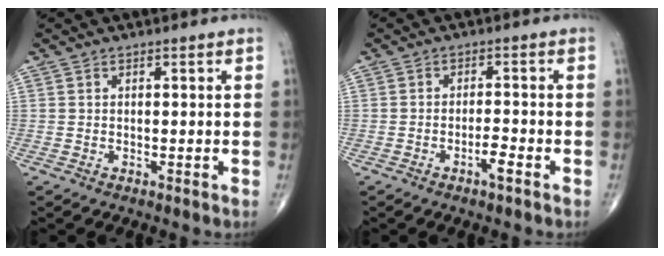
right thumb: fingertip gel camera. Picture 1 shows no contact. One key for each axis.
{"total": 2.7, "fx": -1.6, "fy": 0.5, "fz": 2.1, "tx": -0.036, "ty": 0.008, "tz": -0.029}